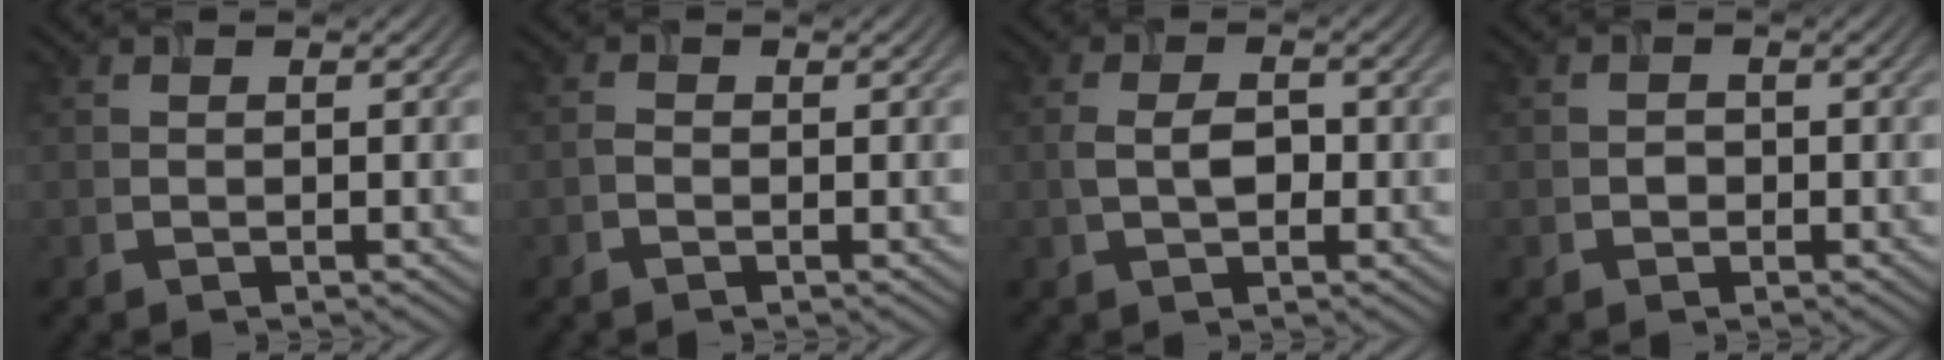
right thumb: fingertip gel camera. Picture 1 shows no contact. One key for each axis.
{"total": 0.8, "fx": -0.5, "fy": 0.4, "fz": 0.4, "tx": -0.008, "ty": 0.001, "tz": -0.013}
{"total": 3.1, "fx": -0.3, "fy": 1.8, "fz": 2.5, "tx": -0.054, "ty": 0.000, "tz": -0.008}
{"total": 1.0, "fx": -0.4, "fy": 0.9, "fz": 0.2, "tx": -0.001, "ty": -0.001, "tz": -0.009}